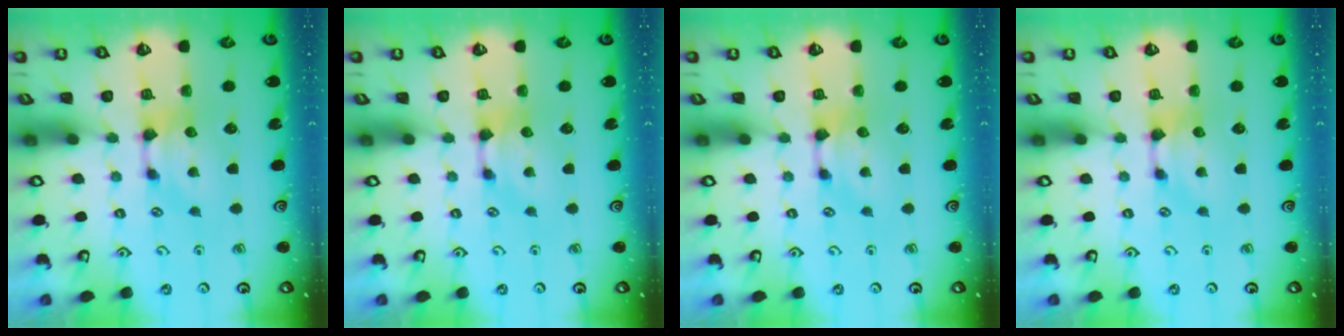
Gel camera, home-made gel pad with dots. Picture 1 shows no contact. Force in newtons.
{"total": 0.0}
{"total": 0.0}
{"total": 0.0}